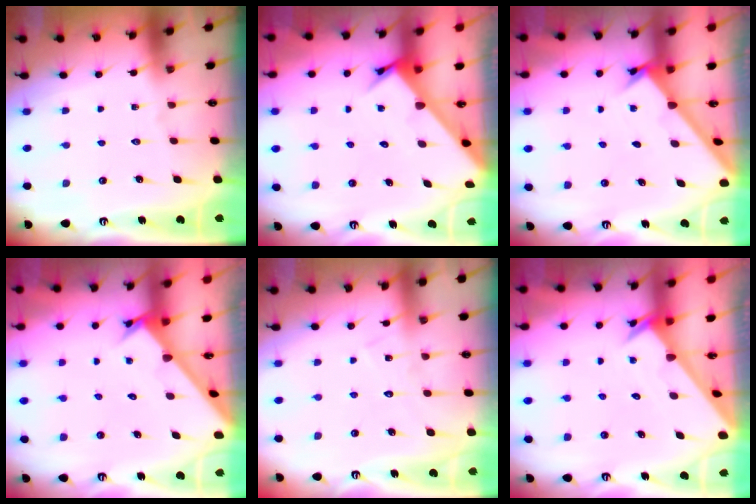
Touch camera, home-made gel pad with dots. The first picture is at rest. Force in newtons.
{"total": 3.3, "press": 3.3, "slide": 0.2}
{"total": 1.7, "press": 1.7, "slide": 0.2}
{"total": 2.5, "press": 2.5, "slide": 0.1}
{"total": 7.3, "press": 7.3, "slide": 0.2}
{"total": 2.0, "press": 2.0, "slide": 0.2}